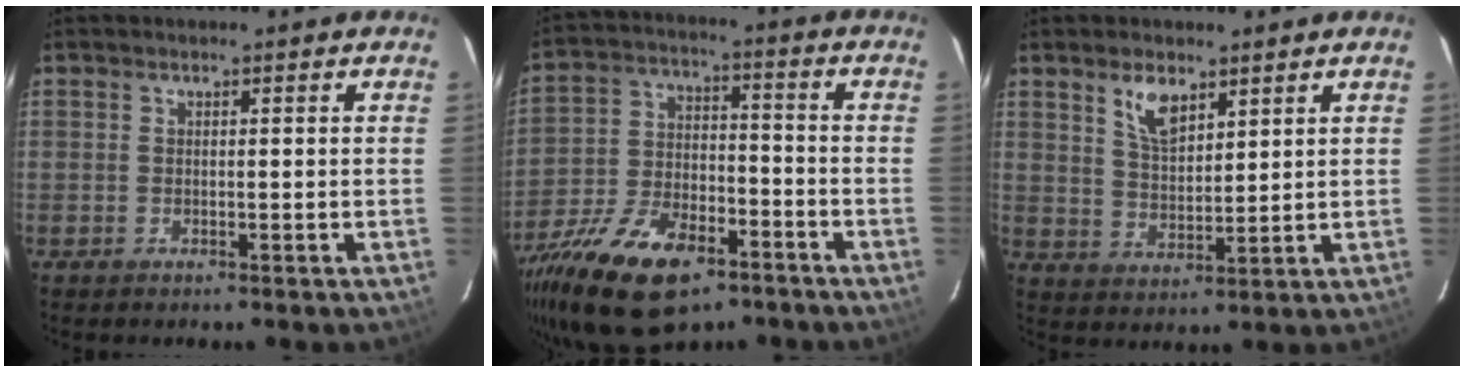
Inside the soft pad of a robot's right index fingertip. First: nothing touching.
{"total": 20.4, "force": [-12.4, 10.0, 12.7], "torque": [-0.265, -0.025, -0.207]}
{"total": 6.3, "force": [3.9, 2.8, 4.1], "torque": [-0.073, 0.003, 0.079]}